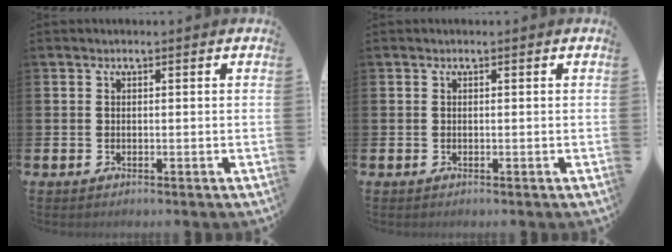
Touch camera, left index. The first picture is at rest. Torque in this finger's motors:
{"motor_torque": [-0.01, -0.01, 0.00, -0.01]}